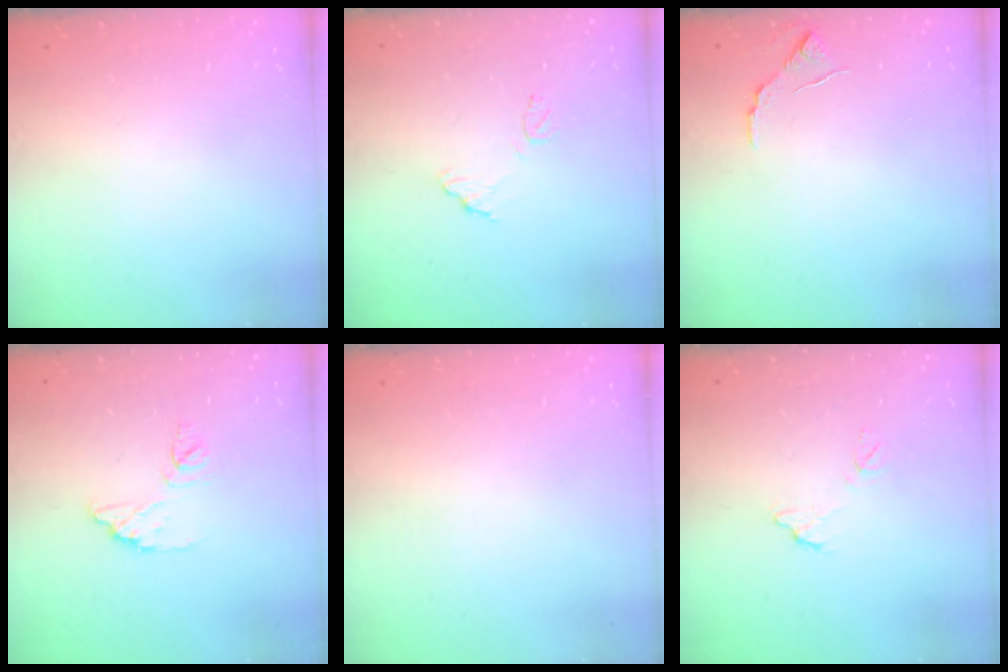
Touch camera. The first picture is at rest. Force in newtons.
{"total": 8.7, "press": 8.6, "slide": 0.6}
{"total": 5.9, "press": 5.8, "slide": 0.6}
{"total": 8.2, "press": 8.2, "slide": 0.2}
{"total": 0.0}
{"total": 6.2, "press": 6.2, "slide": 0.4}